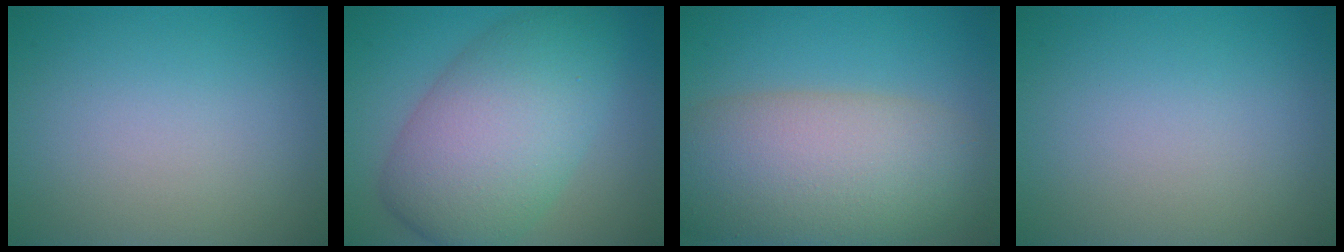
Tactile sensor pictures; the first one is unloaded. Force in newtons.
{"total": 9.8, "press": 9.8, "slide": 0.1}
{"total": 10.6, "press": 10.5, "slide": 0.9}
{"total": 0.0}